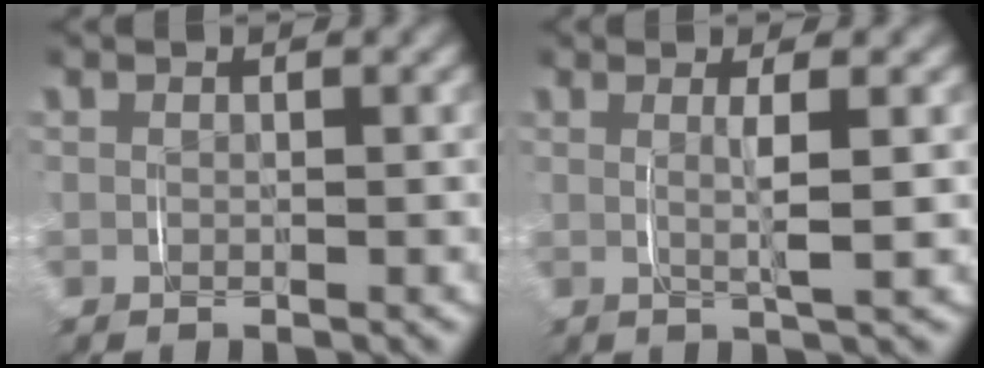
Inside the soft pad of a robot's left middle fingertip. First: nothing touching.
{"total": 2.7, "force": [0.7, -0.1, 2.6], "torque": [-0.046, -0.004, 0.013]}